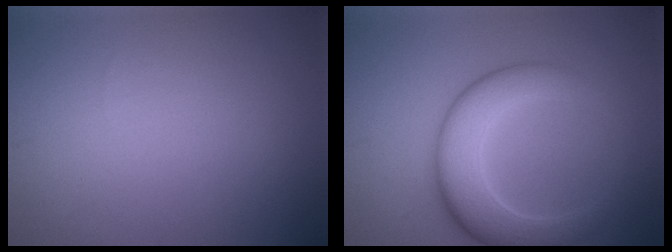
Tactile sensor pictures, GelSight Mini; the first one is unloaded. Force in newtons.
{"total": 6.6, "press": 6.6, "slide": 0.1}